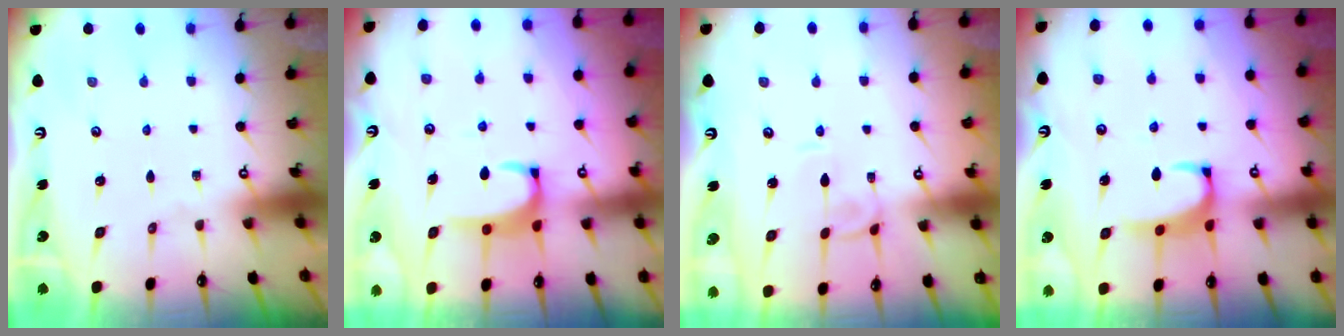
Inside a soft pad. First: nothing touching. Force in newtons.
{"total": 3.9, "press": 3.9, "slide": 0.3}
{"total": 3.5, "press": 3.5, "slide": 0.1}
{"total": 2.4, "press": 2.3, "slide": 0.7}